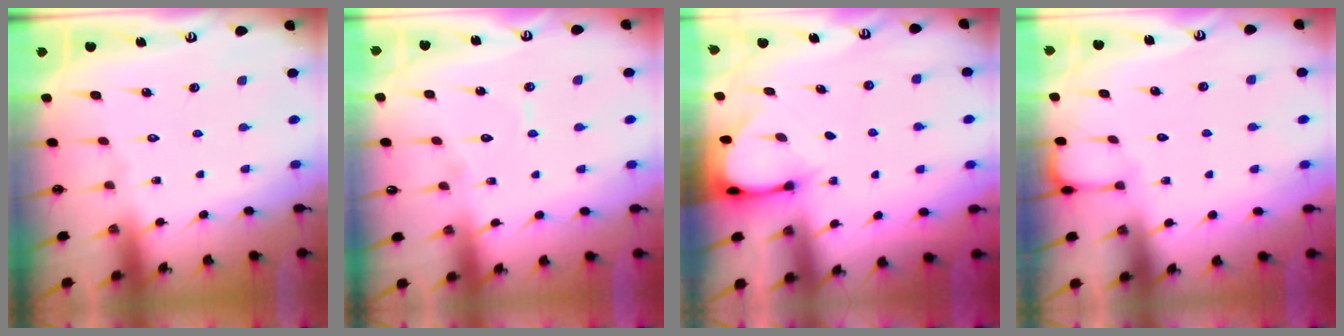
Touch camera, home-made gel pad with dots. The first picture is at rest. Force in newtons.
{"total": 5.9, "press": 5.9, "slide": 0.2}
{"total": 3.2, "press": 3.2, "slide": 0.2}
{"total": 0.8, "press": 0.8, "slide": 0.0}